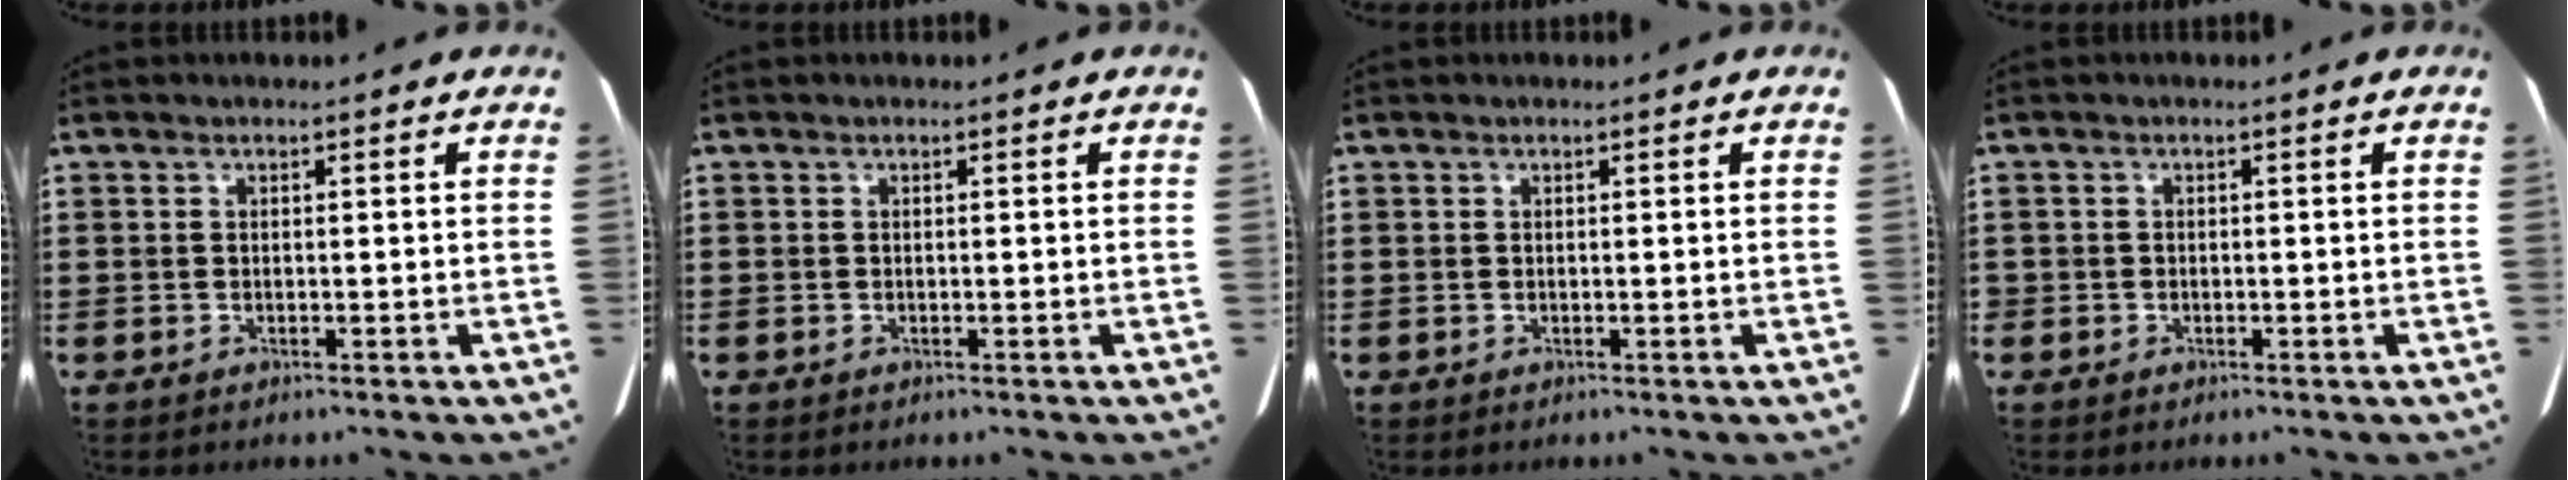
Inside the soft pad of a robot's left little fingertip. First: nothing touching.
{"total": 0.0}
{"total": 0.0}
{"total": 0.6, "force": [-0.3, 0.5, 0.2], "torque": [-0.004, 0.002, -0.007]}